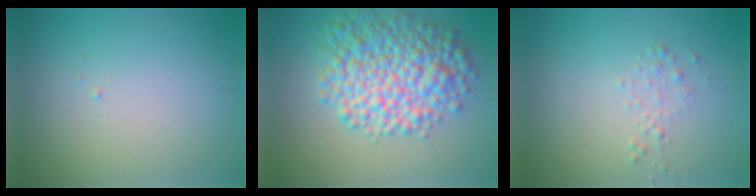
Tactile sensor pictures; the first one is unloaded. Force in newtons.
{"total": 8.5, "press": 8.5, "slide": 0.1}
{"total": 1.1, "press": 1.1, "slide": 0.1}